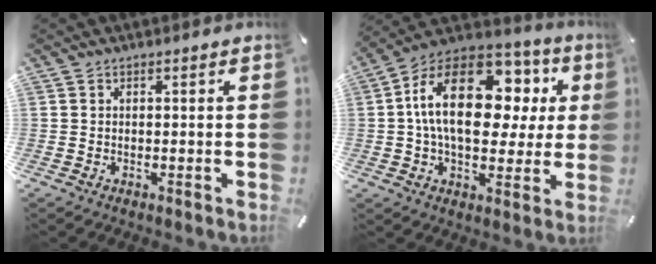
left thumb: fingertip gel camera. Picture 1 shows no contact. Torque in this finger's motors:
{"motor_torque": [1.28, 1.25, 1.98, -0.79, 0.73]}